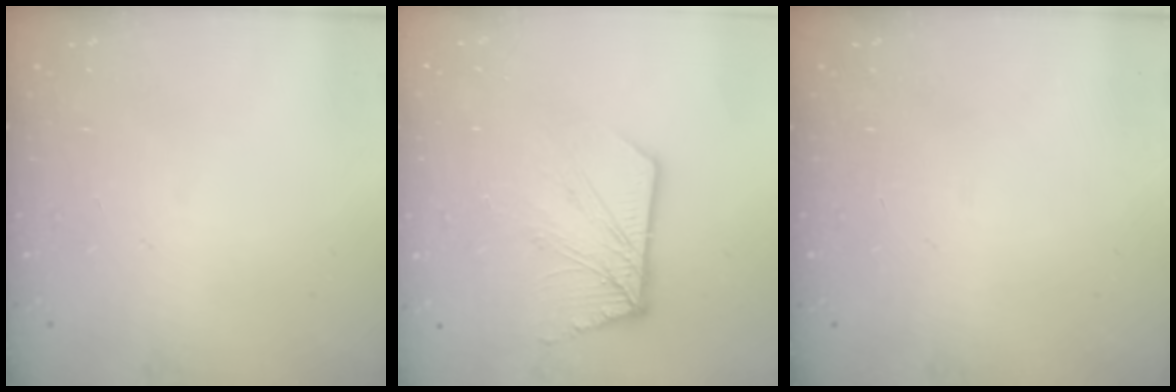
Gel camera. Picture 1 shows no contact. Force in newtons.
{"total": 11.5, "press": 11.4, "slide": 1.0}
{"total": 0.0}